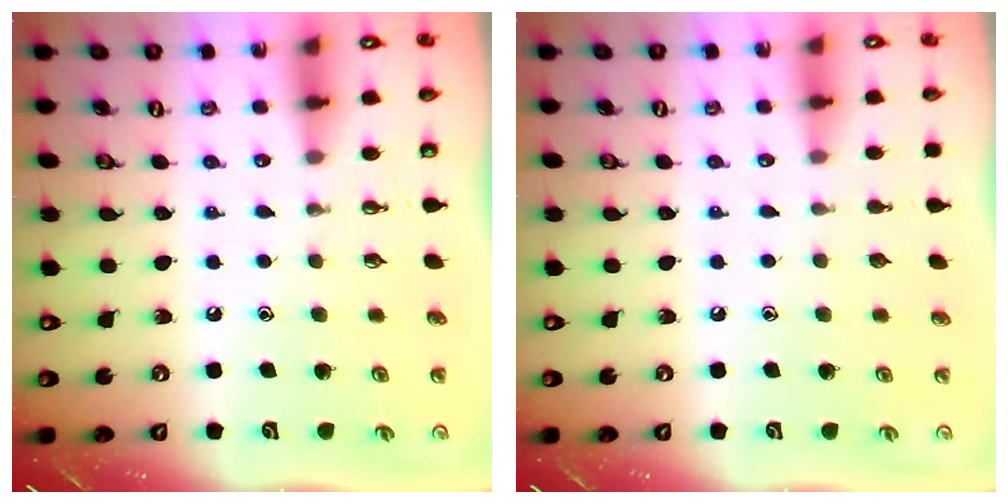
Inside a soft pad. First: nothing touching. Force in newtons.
{"total": 0.0}